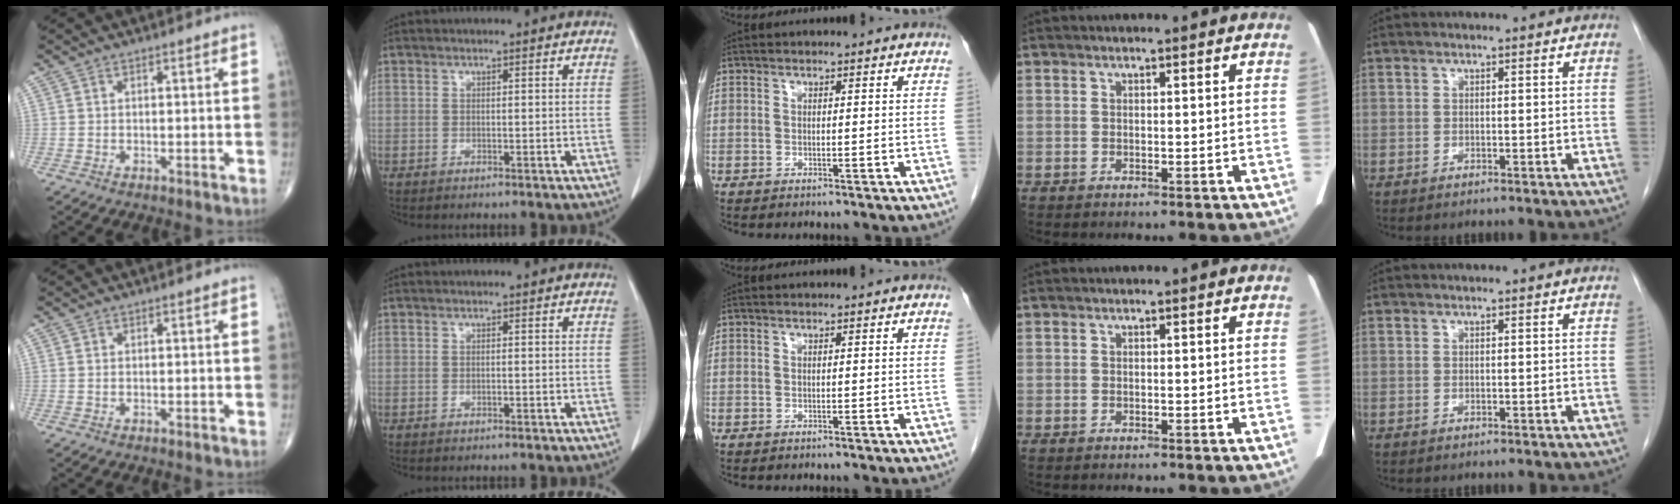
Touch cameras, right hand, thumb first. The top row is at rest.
{}